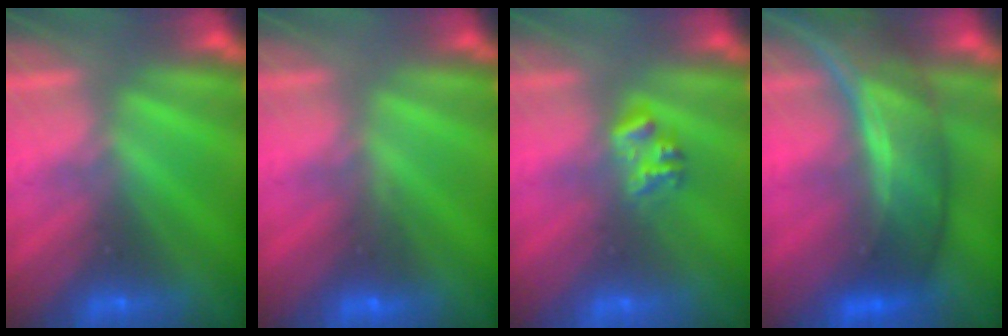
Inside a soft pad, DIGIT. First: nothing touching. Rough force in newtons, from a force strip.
{"total": 2.9}
{"total": 2.3}
{"total": 7.2}